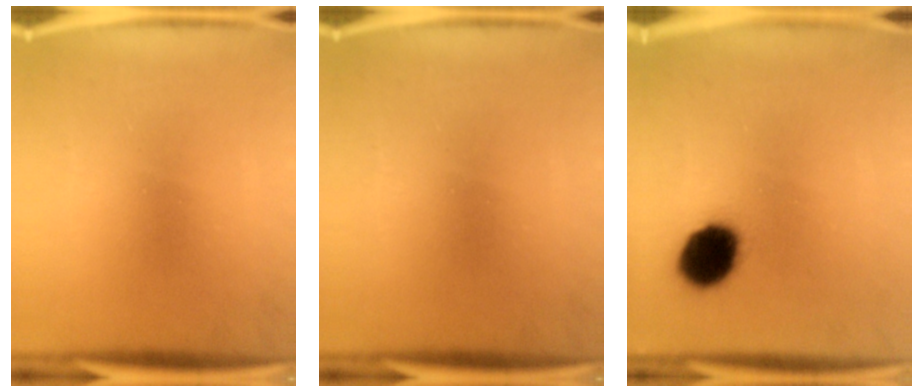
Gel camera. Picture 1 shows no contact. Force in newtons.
{"total": 0.0}
{"total": 11.8}